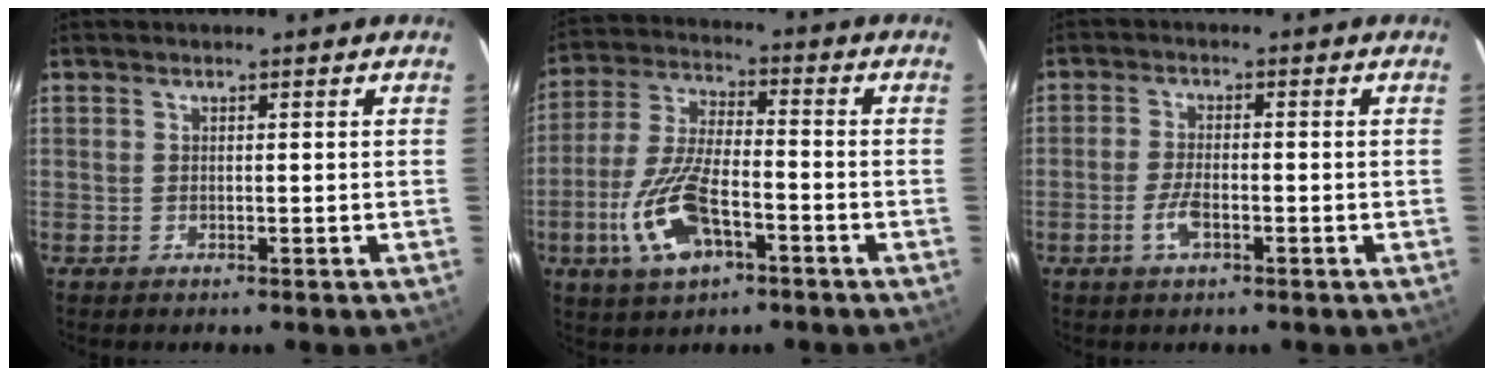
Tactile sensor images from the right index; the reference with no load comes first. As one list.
[{"total": 13.7, "force": [-5.6, 5.7, 11.2], "torque": [-0.244, -0.007, -0.103]}, {"total": 4.2, "force": [-1.9, 1.5, 3.4], "torque": [-0.074, -0.002, -0.037]}]